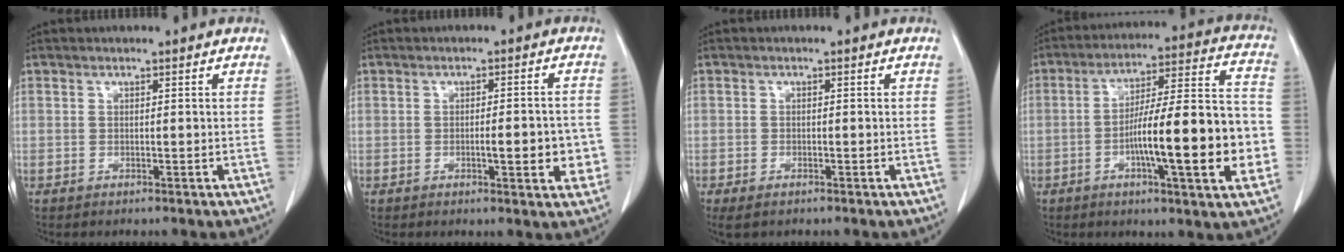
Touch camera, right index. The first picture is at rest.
{"total": 6.9, "force": [-1.5, 2.0, 6.4], "torque": [-0.081, 0.005, -0.017]}
{"total": 3.8, "force": [-2.3, 1.8, 2.4], "torque": [-0.050, -0.009, -0.035]}
{"total": 19.7, "force": [-4.5, 2.8, 19.0], "torque": [-0.268, 0.022, -0.065]}